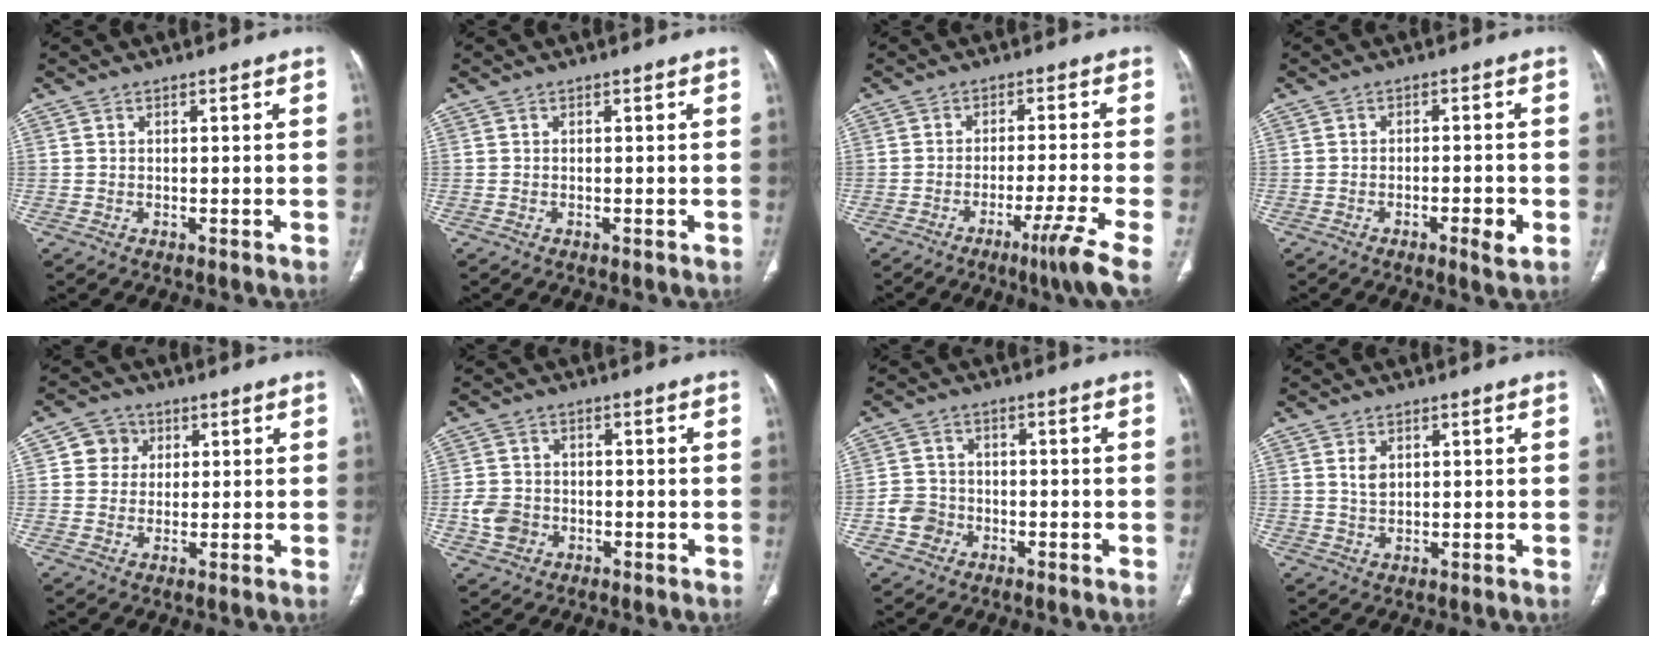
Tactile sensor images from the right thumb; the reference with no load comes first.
{"total": 0.0}
{"total": 7.8, "force": [-4.4, -1.0, 6.3], "torque": [-0.107, 0.007, -0.073]}
{"total": 4.1, "force": [-1.7, 1.1, 3.6], "torque": [-0.059, 0.005, -0.025]}
{"total": 4.7, "force": [1.3, 4.5, 0.9], "torque": [0.012, 0.004, 0.016]}
{"total": 5.2, "force": [-1.6, 4.4, 2.3], "torque": [-0.035, 0.015, -0.028]}
{"total": 4.5, "force": [-1.8, 4.0, 1.1], "torque": [-0.001, 0.020, -0.038]}
{"total": 2.5, "force": [1.0, 1.7, 1.7], "torque": [-0.026, -0.004, 0.023]}